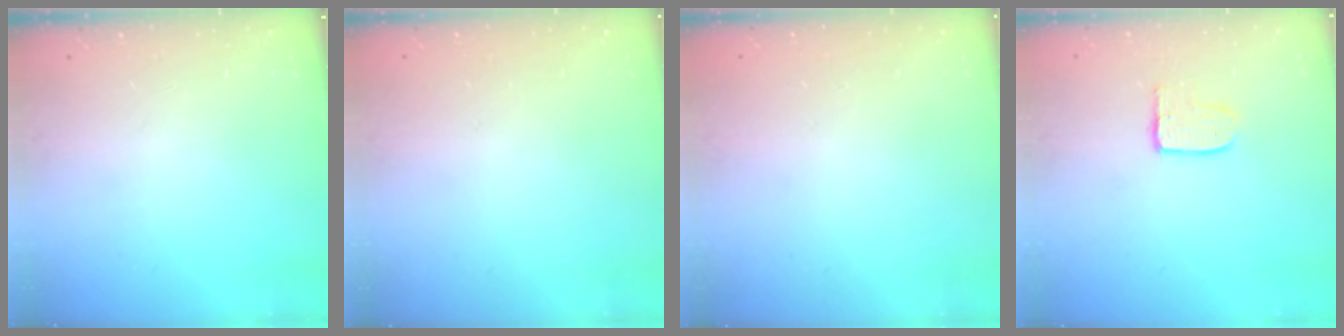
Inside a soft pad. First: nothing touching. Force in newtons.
{"total": 0.0}
{"total": 0.0}
{"total": 5.7, "press": 5.7, "slide": 0.5}